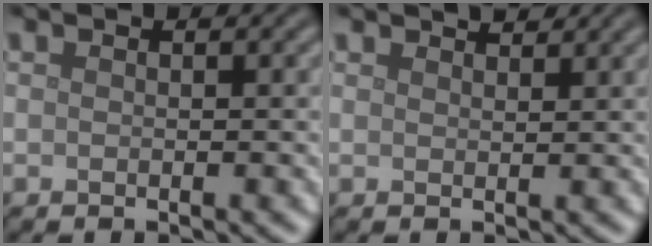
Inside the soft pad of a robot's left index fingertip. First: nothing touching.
{"total": 1.8, "force": [1.7, 0.4, 0.4], "torque": [-0.010, 0.000, 0.027]}